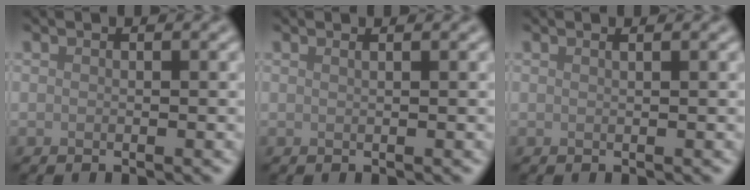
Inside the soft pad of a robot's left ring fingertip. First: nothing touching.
{"total": 1.1, "force": [0.7, 0.5, 0.7], "torque": [-0.001, -0.003, -0.001]}
{"total": 0.7, "force": [0.5, 0.3, 0.5], "torque": [-0.001, 0.000, 0.003]}